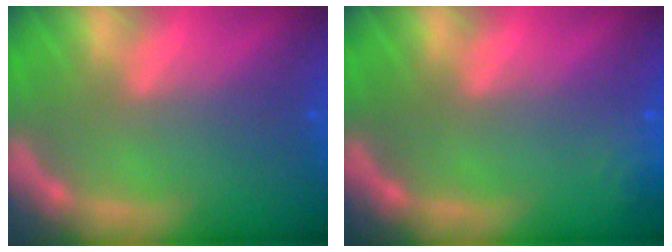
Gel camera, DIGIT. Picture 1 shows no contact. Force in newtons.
{"total": 1.9}